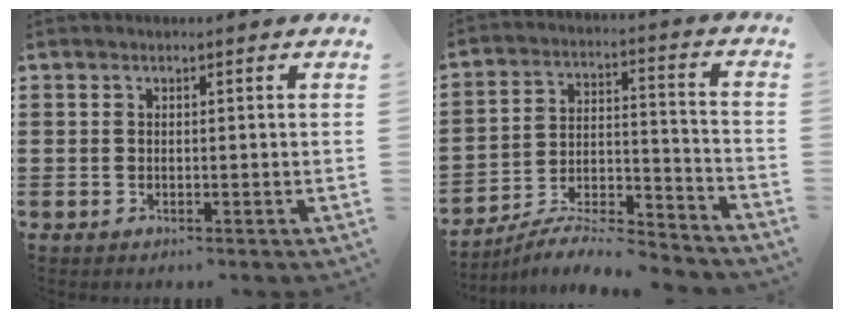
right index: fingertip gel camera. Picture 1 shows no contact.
{"total": 7.8, "force": [-7.2, 1.1, 2.7], "torque": [-0.036, 0.012, -0.138]}